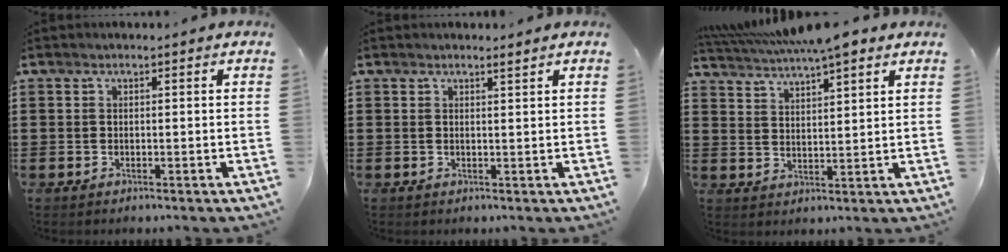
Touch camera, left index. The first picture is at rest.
{"total": 1.1, "force": [1.0, -0.1, 0.5], "torque": [-0.012, -0.002, 0.018]}
{"total": 5.8, "force": [4.9, 1.0, 2.9], "torque": [-0.071, -0.008, 0.087]}